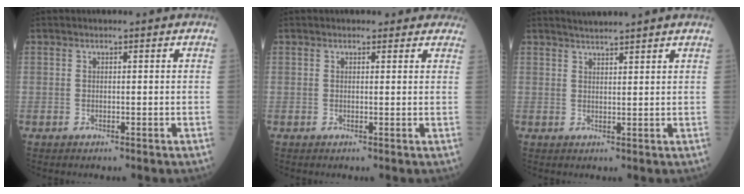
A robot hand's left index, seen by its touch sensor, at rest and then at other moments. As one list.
[{"total": 3.3, "force": [2.8, 1.6, 0.5], "torque": [0.010, 0.003, 0.017]}, {"total": 3.0, "force": [2.8, -0.6, 0.9], "torque": [-0.014, 0.010, 0.049]}]